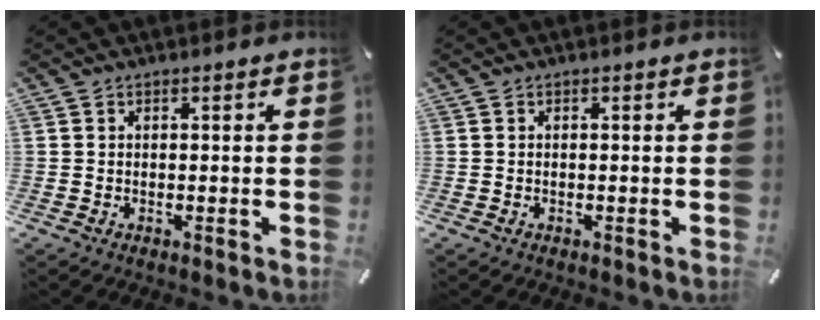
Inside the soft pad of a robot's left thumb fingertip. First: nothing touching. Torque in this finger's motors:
{"motor_torque": [0.00, 0.00, -0.06, 0.04, 0.07]}